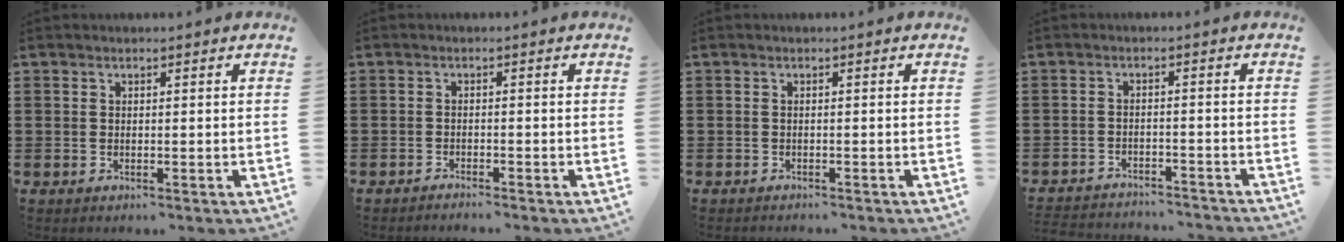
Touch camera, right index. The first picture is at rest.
{"total": 1.2, "force": [-1.2, -0.1, 0.0], "torque": [-0.002, 0.003, -0.023]}
{"total": 0.5, "force": [-0.5, 0.0, 0.1], "torque": [-0.003, -0.001, -0.010]}
{"total": 2.6, "force": [-2.6, 0.1, 0.0], "torque": [-0.004, 0.001, -0.056]}